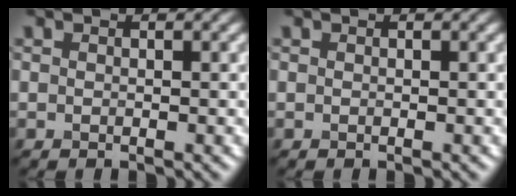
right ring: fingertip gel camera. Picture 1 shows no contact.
{"total": 0.0}